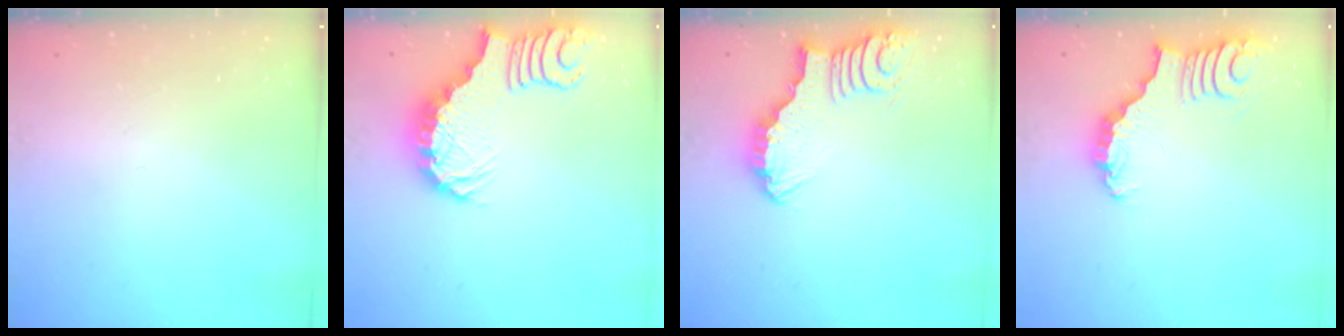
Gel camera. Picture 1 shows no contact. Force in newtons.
{"total": 2.6, "press": 2.5, "slide": 0.5}
{"total": 3.7, "press": 3.7, "slide": 0.3}
{"total": 3.4, "press": 3.3, "slide": 0.5}